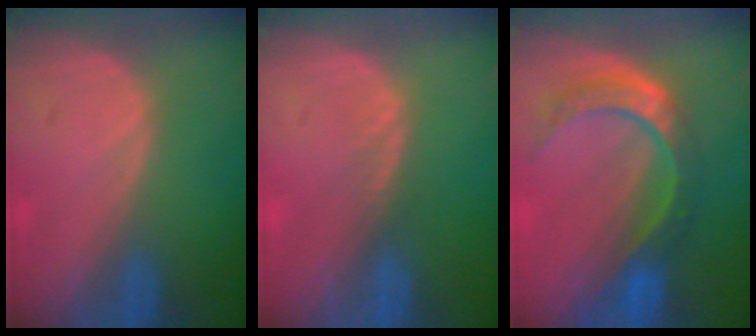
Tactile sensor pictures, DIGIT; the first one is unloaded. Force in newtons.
{"total": 0.9, "press": 0.9, "slide": 0.2}
{"total": 8.8, "press": 7.4, "slide": 4.9}